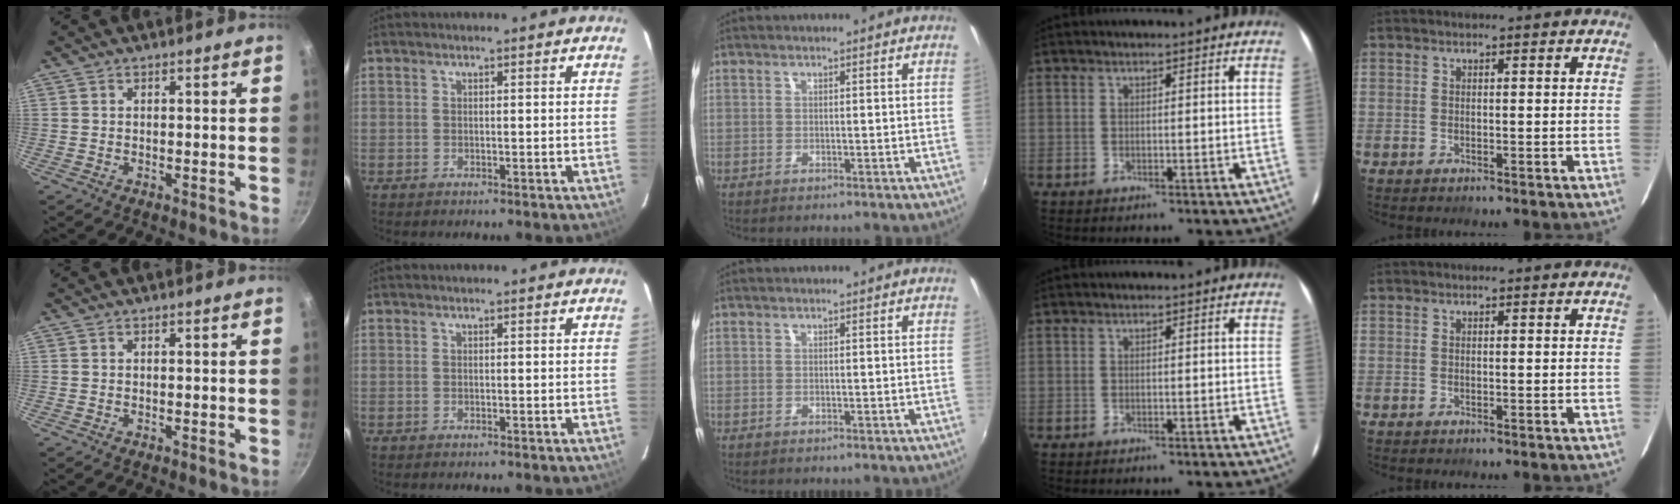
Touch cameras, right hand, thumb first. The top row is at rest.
{}